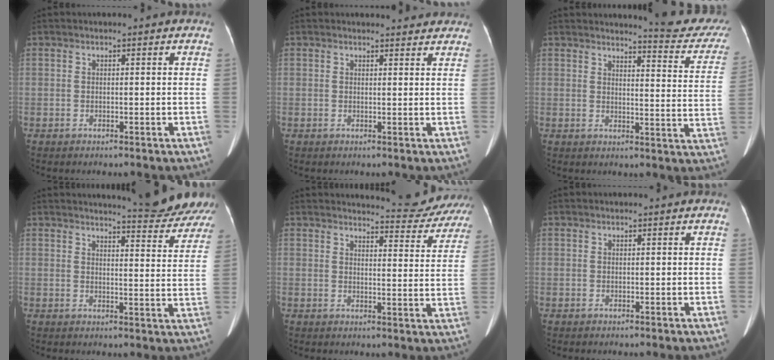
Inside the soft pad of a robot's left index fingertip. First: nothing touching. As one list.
[{"total": 4.4, "force": [4.2, 1.0, 0.8], "torque": [-0.006, 0.002, 0.038]}, {"total": 13.0, "force": [12.6, 0.6, 3.0], "torque": [-0.019, -0.088, 0.120]}, {"total": 10.9, "force": [10.6, 0.3, 2.4], "torque": [-0.025, -0.038, 0.113]}, {"total": 10.7, "force": [10.7, 0.9, 0.9], "torque": [0.001, -0.040, 0.110]}, {"total": 0.0}]